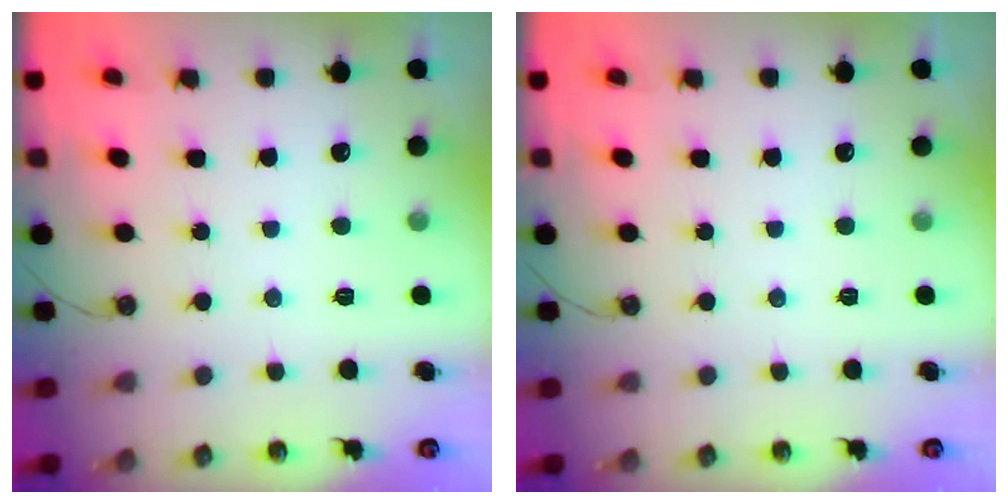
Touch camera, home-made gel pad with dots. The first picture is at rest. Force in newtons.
{"total": 0.0}